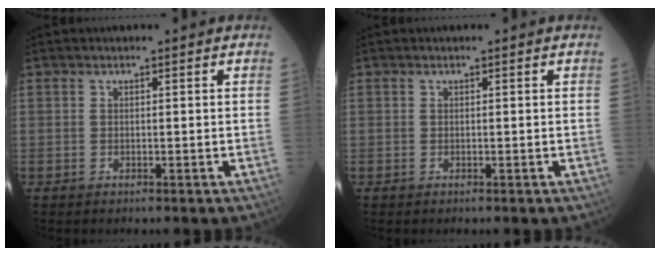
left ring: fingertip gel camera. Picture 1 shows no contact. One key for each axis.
{"total": 0.0}